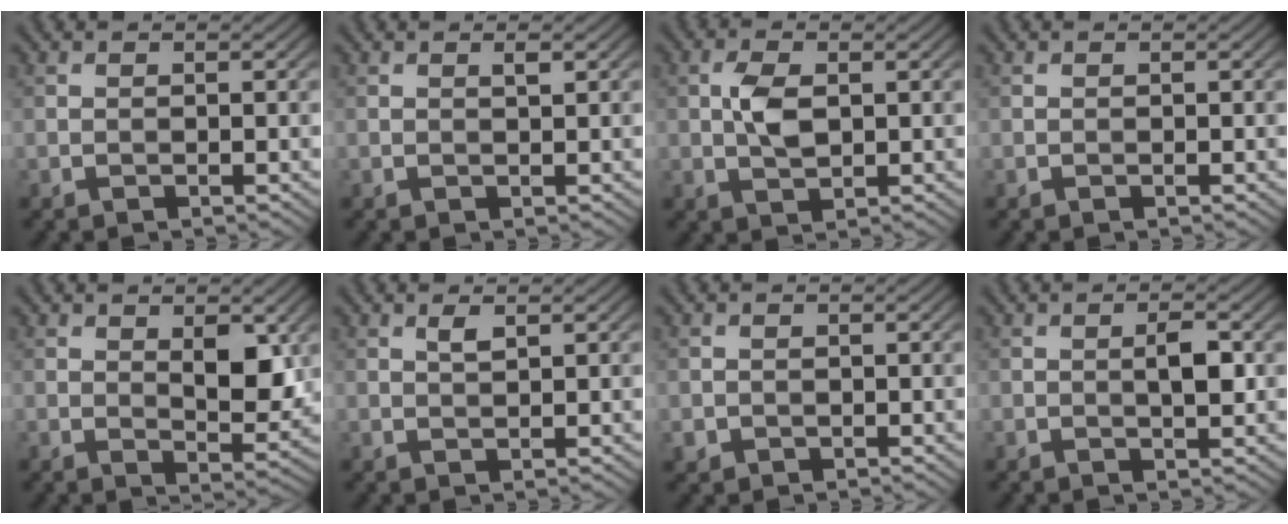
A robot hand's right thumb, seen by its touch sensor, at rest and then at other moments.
{"total": 0.8, "force": [0.4, 0.1, 0.6], "torque": [-0.011, -0.001, 0.007]}
{"total": 3.7, "force": [0.4, 1.9, 3.1], "torque": [-0.071, 0.000, 0.009]}
{"total": 0.0}
{"total": 5.3, "force": [1.7, 2.5, 4.4], "torque": [-0.069, -0.008, 0.034]}
{"total": 1.3, "force": [0.8, 0.3, 1.0], "torque": [-0.025, 0.002, 0.017]}
{"total": 1.0, "force": [-0.3, 1.0, 0.2], "torque": [-0.008, -0.008, -0.005]}
{"total": 2.6, "force": [0.2, 0.8, 2.5], "torque": [-0.045, 0.001, 0.000]}